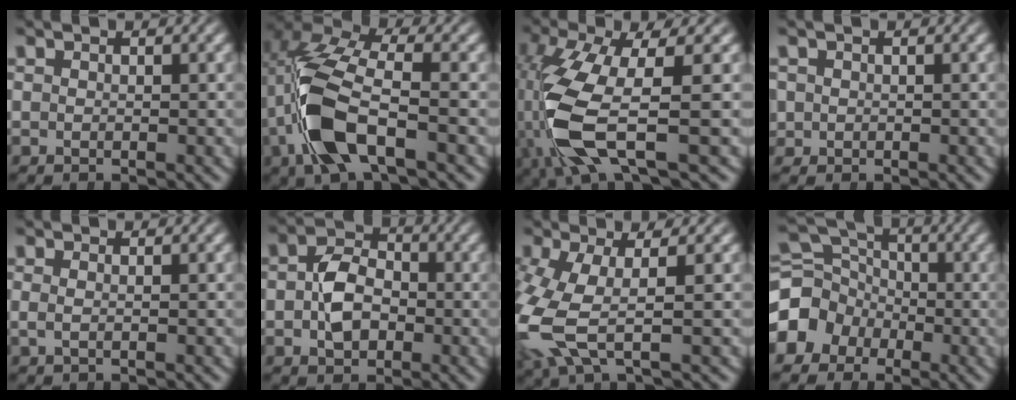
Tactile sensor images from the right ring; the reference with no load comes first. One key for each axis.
{"total": 8.2, "fx": 0.0, "fy": 4.2, "fz": 7.0, "tx": -0.161, "ty": -0.010, "tz": 0.001}
{"total": 8.5, "fx": -0.8, "fy": 3.5, "fz": 7.7, "tx": -0.195, "ty": -0.028, "tz": 0.010}
{"total": 1.0, "fx": 0.0, "fy": 1.0, "fz": 0.1, "tx": -0.004, "ty": -0.009, "tz": 0.008}
{"total": 0.6, "fx": 0.1, "fy": -0.4, "fz": 0.5, "tx": -0.010, "ty": -0.003, "tz": 0.005}
{"total": 4.8, "fx": -0.4, "fy": 3.5, "fz": 3.4, "tx": -0.051, "ty": -0.005, "tz": -0.006}
{"total": 6.2, "fx": -0.9, "fy": 3.7, "fz": 4.9, "tx": -0.139, "ty": -0.024, "tz": 0.000}
{"total": 9.3, "fx": -1.0, "fy": 8.4, "fz": 4.0, "tx": -0.080, "ty": -0.022, "tz": -0.020}